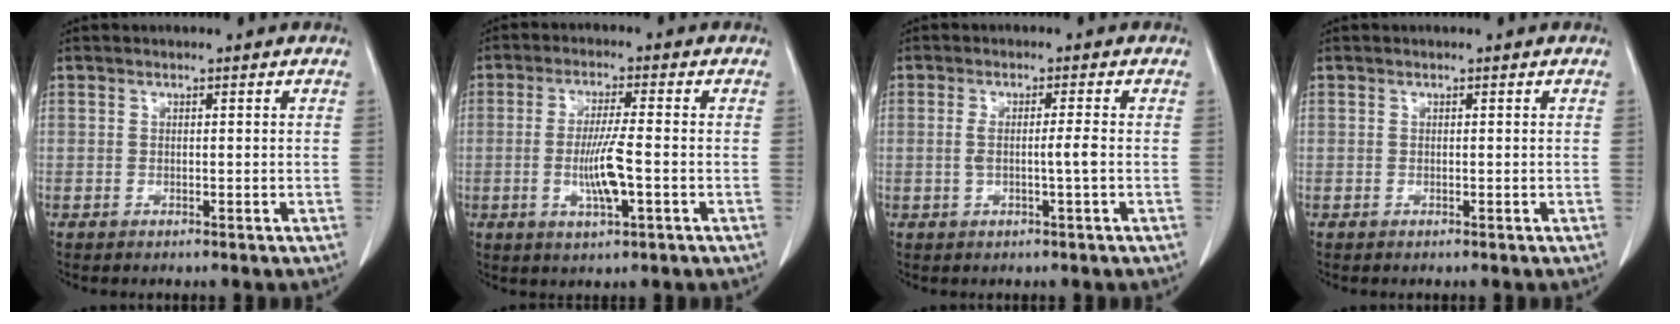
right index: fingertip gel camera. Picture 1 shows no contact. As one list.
[{"total": 6.6, "force": [-1.4, 0.4, 6.4], "torque": [-0.126, -0.008, -0.025]}, {"total": 2.8, "force": [-0.4, -0.4, 2.8], "torque": [-0.053, 0.000, -0.004]}, {"total": 0.0}]